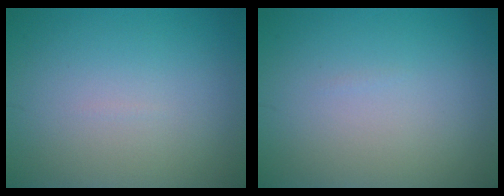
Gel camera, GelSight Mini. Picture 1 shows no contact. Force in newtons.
{"total": 0.0}